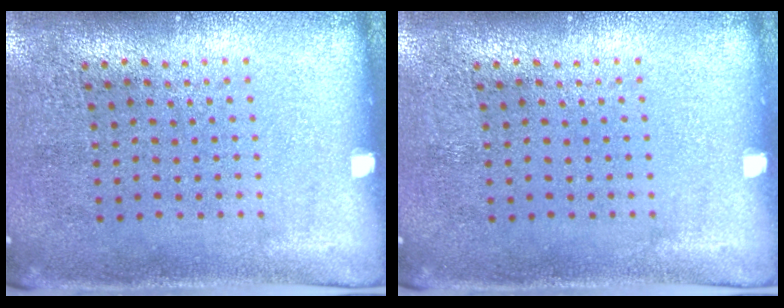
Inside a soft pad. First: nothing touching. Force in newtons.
{"total": 0.0}